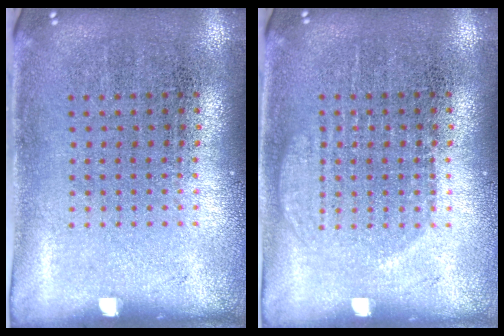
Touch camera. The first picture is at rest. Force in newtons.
{"total": 1.6, "press": 1.5, "slide": 0.4}